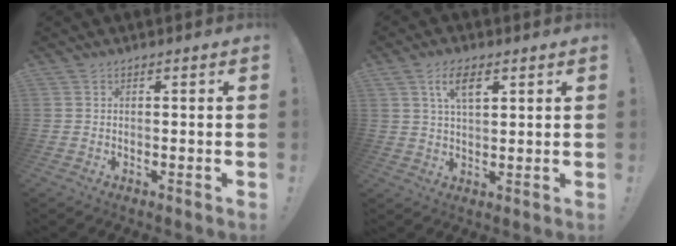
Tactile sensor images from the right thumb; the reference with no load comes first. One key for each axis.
{"total": 7.2, "fx": 3.3, "fy": 3.3, "fz": 5.4, "tx": -0.088, "ty": -0.005, "tz": 0.056}